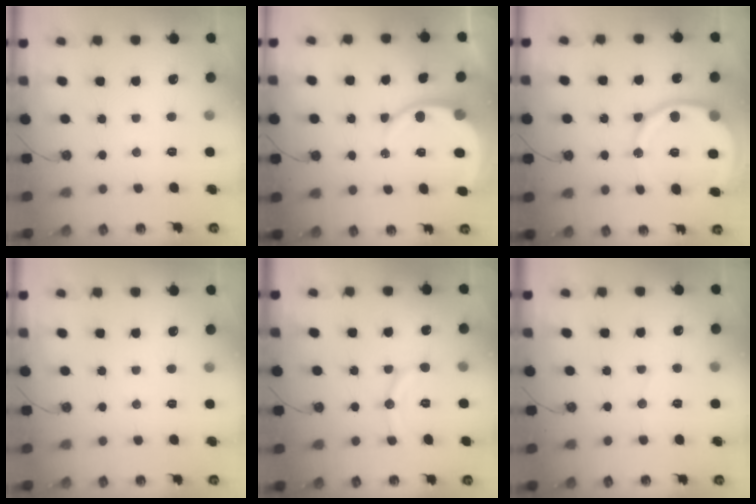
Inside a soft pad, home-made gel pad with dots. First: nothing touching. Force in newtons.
{"total": 8.2, "press": 8.2, "slide": 0.9}
{"total": 15.2, "press": 15.1, "slide": 2.1}
{"total": 0.0}
{"total": 9.1, "press": 9.1, "slide": 0.0}
{"total": 4.0, "press": 4.0, "slide": 0.4}